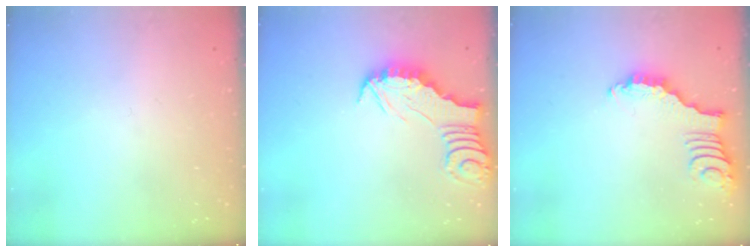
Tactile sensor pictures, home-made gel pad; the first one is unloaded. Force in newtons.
{"total": 2.5, "press": 2.5, "slide": 0.2}
{"total": 2.8, "press": 2.8, "slide": 0.4}